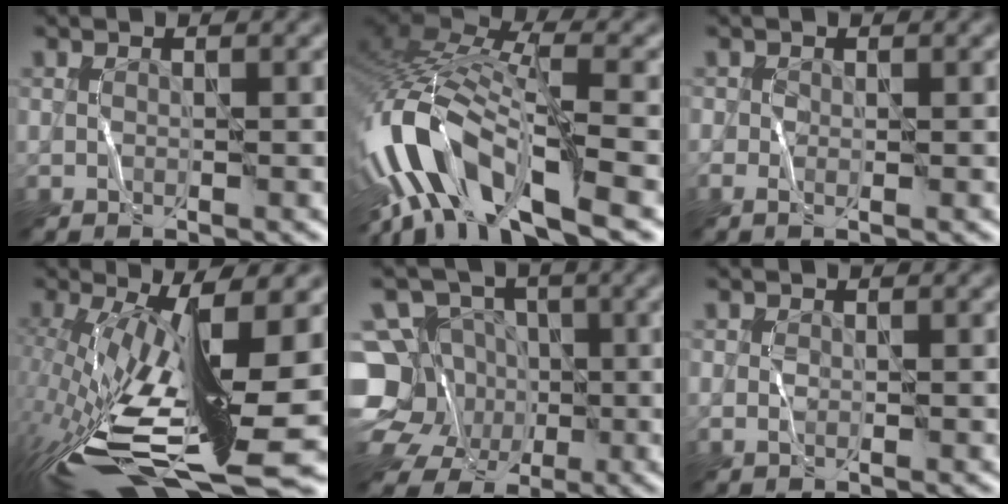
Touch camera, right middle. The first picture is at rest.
{"total": 12.5, "force": [-6.3, 5.6, 9.2], "torque": [-0.199, 0.015, -0.113]}
{"total": 0.7, "force": [-0.1, 0.5, 0.4], "torque": [-0.010, 0.000, -0.004]}
{"total": 15.4, "force": [-3.3, 4.2, 14.4], "torque": [-0.273, -0.008, -0.049]}
{"total": 10.0, "force": [-1.2, 9.6, 2.5], "torque": [-0.081, 0.024, -0.051]}
{"total": 0.0}